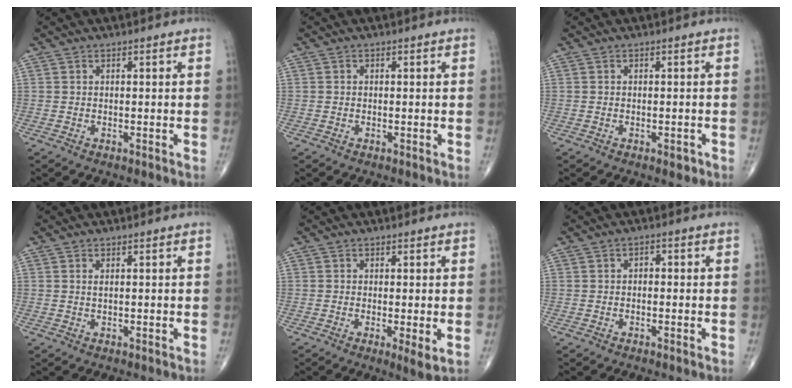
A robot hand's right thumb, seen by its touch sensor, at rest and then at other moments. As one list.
[{"total": 0.0}, {"total": 1.3, "force": [-0.7, 0.7, 0.9], "torque": [-0.009, 0.000, -0.010]}, {"total": 0.7, "force": [0.2, 0.2, 0.6], "torque": [-0.016, 0.001, 0.005]}, {"total": 3.3, "force": [-0.4, 0.6, 3.2], "torque": [-0.059, -0.015, -0.011]}, {"total": 1.3, "force": [-0.1, 0.9, 0.9], "torque": [-0.004, 0.005, -0.006]}]